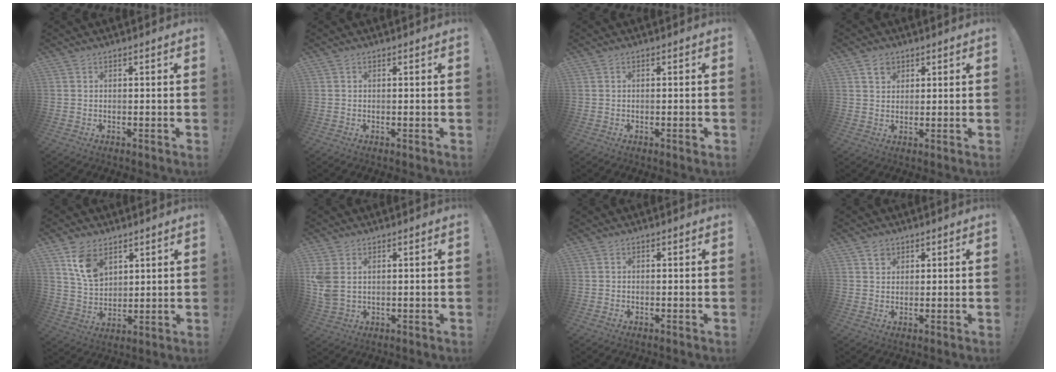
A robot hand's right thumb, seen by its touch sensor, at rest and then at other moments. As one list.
[{"total": 0.0}, {"total": 1.2, "force": [-0.7, 0.2, 1.0], "torque": [-0.014, 0.001, -0.011]}, {"total": 4.0, "force": [2.4, 3.0, 1.3], "torque": [-0.010, -0.008, 0.041]}, {"total": 10.9, "force": [6.0, 7.0, 5.7], "torque": [-0.098, -0.019, 0.118]}, {"total": 5.1, "force": [1.8, 3.5, 3.3], "torque": [-0.065, -0.010, 0.032]}, {"total": 0.8, "force": [-0.3, 0.7, 0.2], "torque": [-0.003, 0.002, -0.006]}, {"total": 2.5, "force": [1.6, 1.8, 0.3], "torque": [0.013, -0.011, 0.027]}]